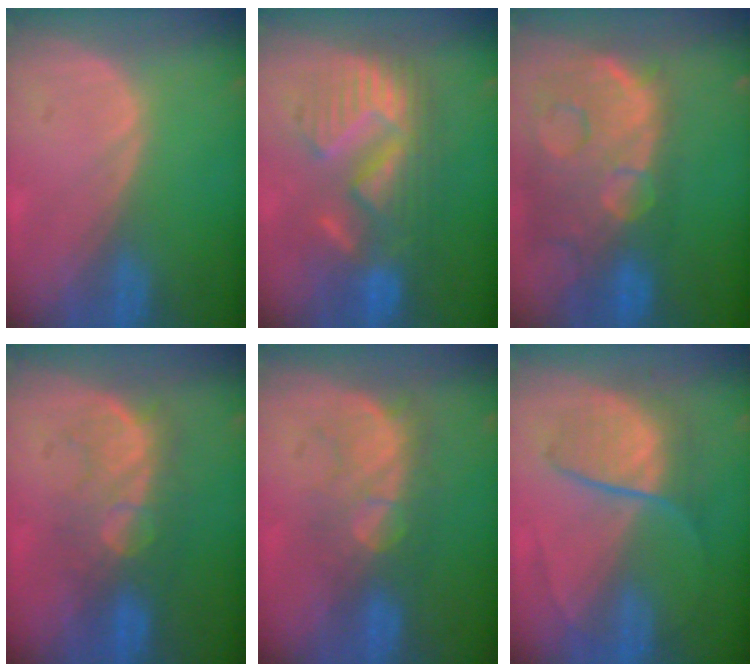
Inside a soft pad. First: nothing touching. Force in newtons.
{"total": 10.1, "press": 10.0, "slide": 0.6}
{"total": 14.6, "press": 11.8, "slide": 8.5}
{"total": 8.1, "press": 7.9, "slide": 1.7}
{"total": 7.7, "press": 7.4, "slide": 2.1}
{"total": 6.7, "press": 6.6, "slide": 1.1}